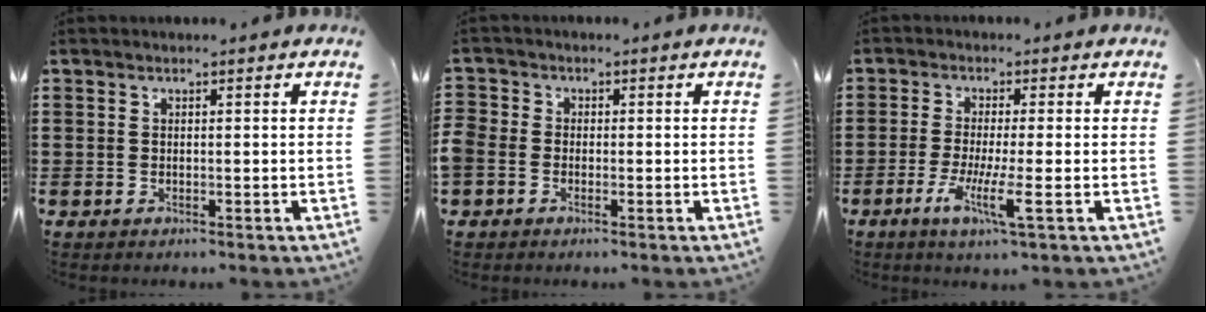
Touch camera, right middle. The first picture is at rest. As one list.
[{"total": 1.9, "force": [-0.9, 1.5, 0.9], "torque": [-0.027, 0.003, -0.020]}, {"total": 6.0, "force": [-2.4, 0.0, 5.5], "torque": [-0.104, -0.016, -0.044]}]